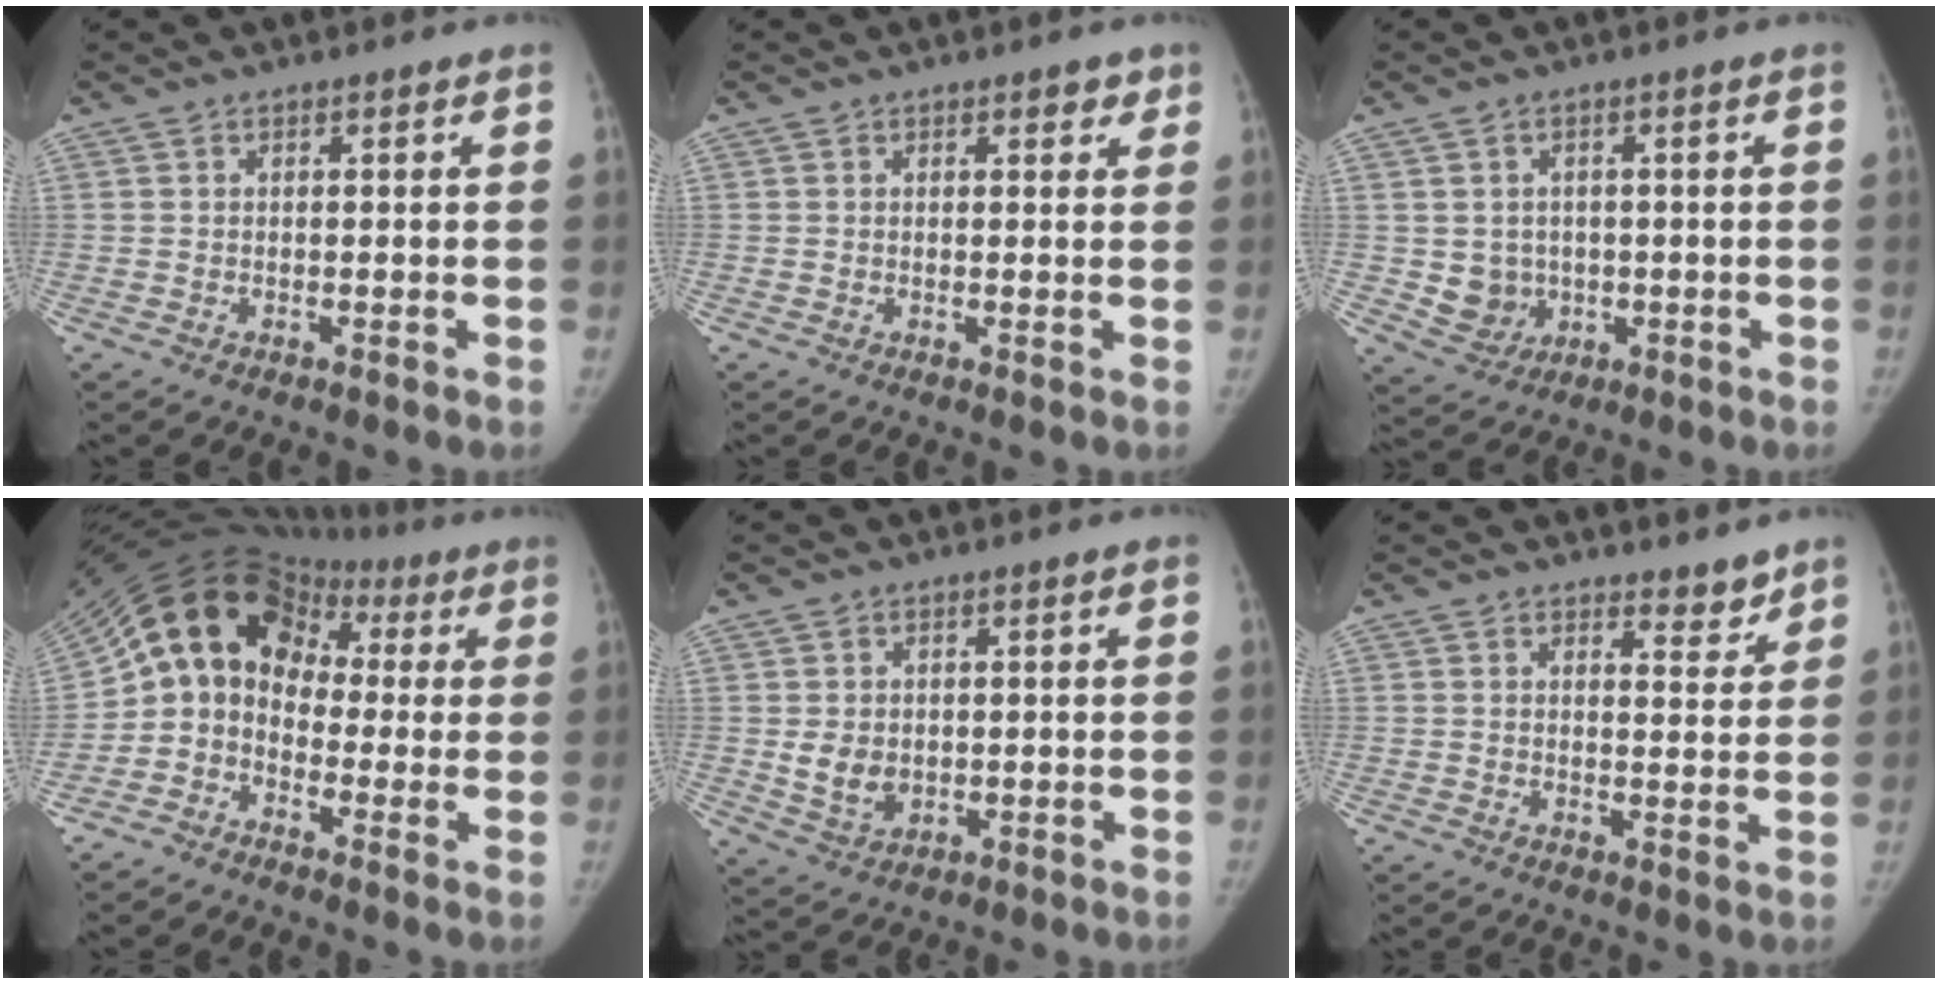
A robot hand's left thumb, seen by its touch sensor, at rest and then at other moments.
{"total": 2.1, "force": [1.3, 1.1, 1.3], "torque": [0.001, -0.004, 0.013]}
{"total": 5.3, "force": [-0.3, 4.8, 2.1], "torque": [-0.012, 0.002, 0.009]}
{"total": 13.4, "force": [-0.6, 11.5, 6.9], "torque": [-0.091, 0.078, -0.025]}
{"total": 4.8, "force": [0.1, 3.8, 3.0], "torque": [-0.038, -0.009, 0.016]}
{"total": 3.5, "force": [3.0, 1.4, 1.1], "torque": [0.004, -0.024, 0.042]}